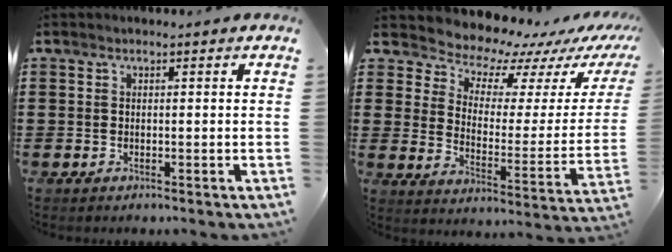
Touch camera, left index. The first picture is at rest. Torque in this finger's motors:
{"motor_torque": [2.14, 0.00, 0.46, 0.00]}